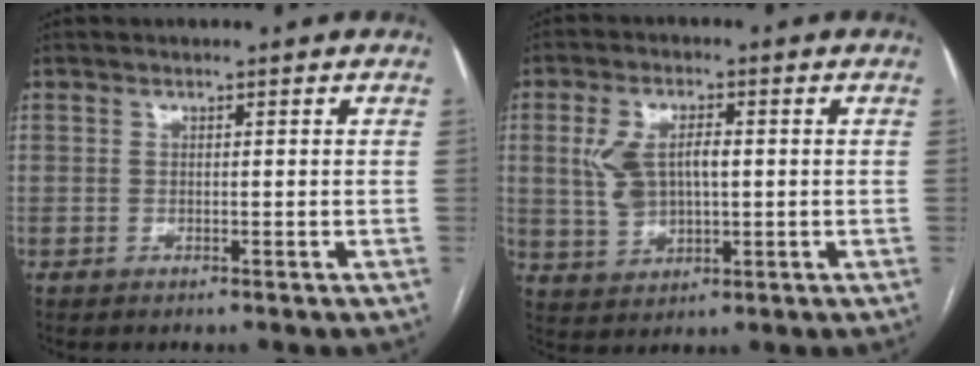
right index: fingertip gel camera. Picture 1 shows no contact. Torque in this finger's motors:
{"motor_torque": [0.26, -0.04, 0.20, 0.09]}